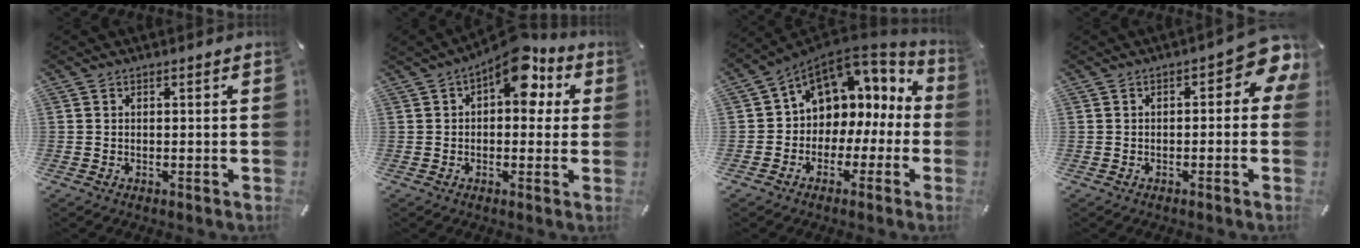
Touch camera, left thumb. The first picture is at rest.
{"total": 11.4, "force": [5.1, 6.1, 8.2], "torque": [-0.107, -0.023, 0.085]}
{"total": 9.2, "force": [3.6, 7.9, 3.1], "torque": [-0.062, -0.029, 0.070]}
{"total": 5.9, "force": [0.9, 3.0, 4.9], "torque": [-0.063, -0.008, 0.011]}